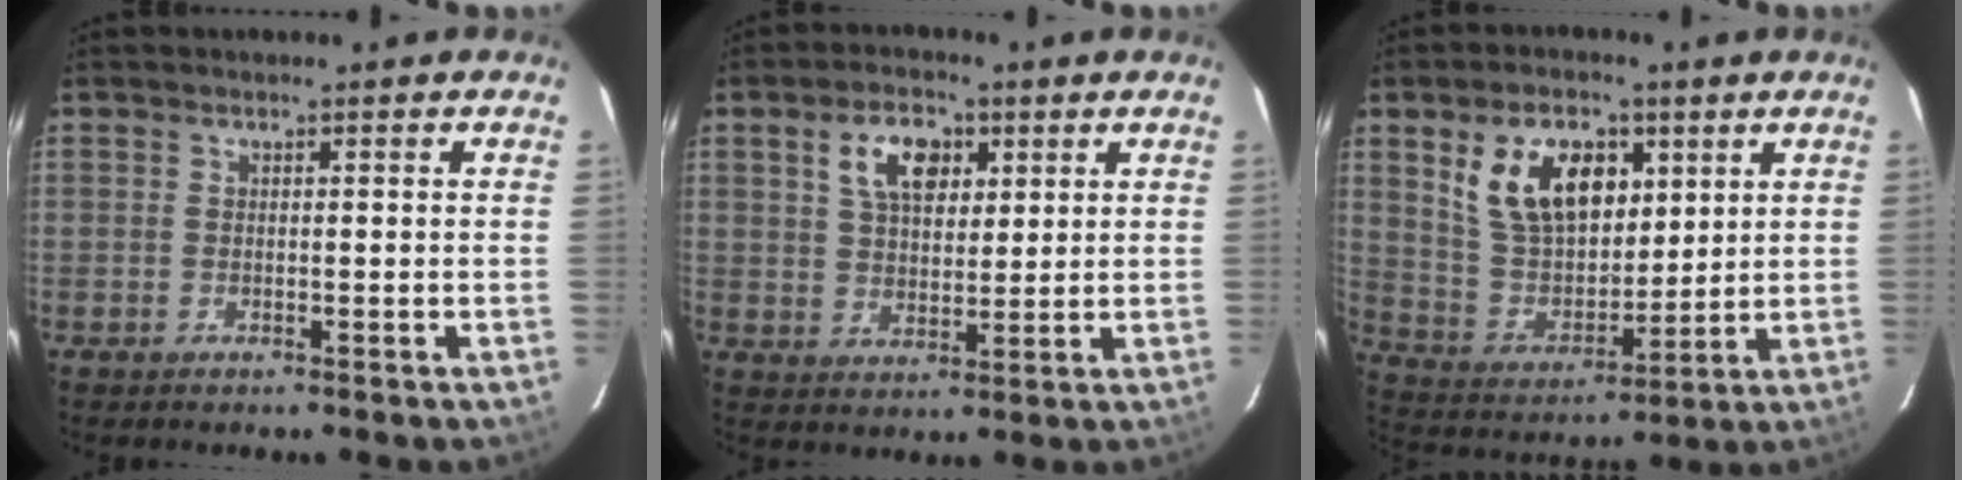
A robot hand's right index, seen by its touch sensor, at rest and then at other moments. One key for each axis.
{"total": 8.0, "fx": 3.4, "fy": 4.7, "fz": 5.6, "tx": -0.099, "ty": 0.019, "tz": 0.062}
{"total": 14.7, "fx": 5.9, "fy": 8.9, "fz": 10.1, "tx": -0.188, "ty": 0.016, "tz": 0.124}